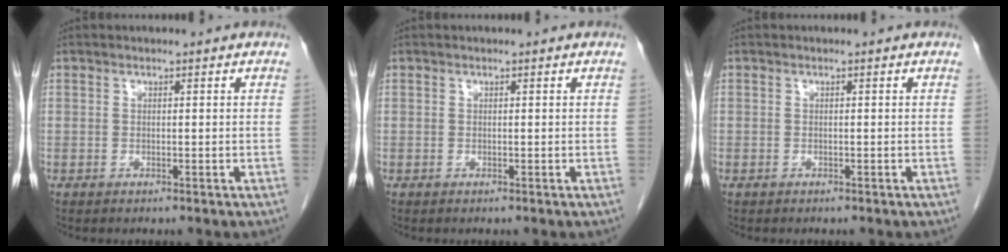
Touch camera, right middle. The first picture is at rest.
{"total": 0.0}
{"total": 0.0}